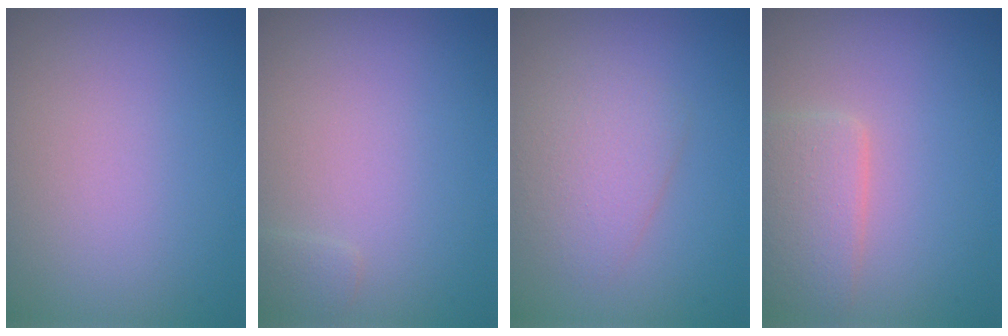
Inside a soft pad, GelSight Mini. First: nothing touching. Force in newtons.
{"total": 0.8, "press": 0.8, "slide": 0.1}
{"total": 3.0, "press": 3.0, "slide": 0.1}
{"total": 3.2, "press": 3.2, "slide": 0.1}